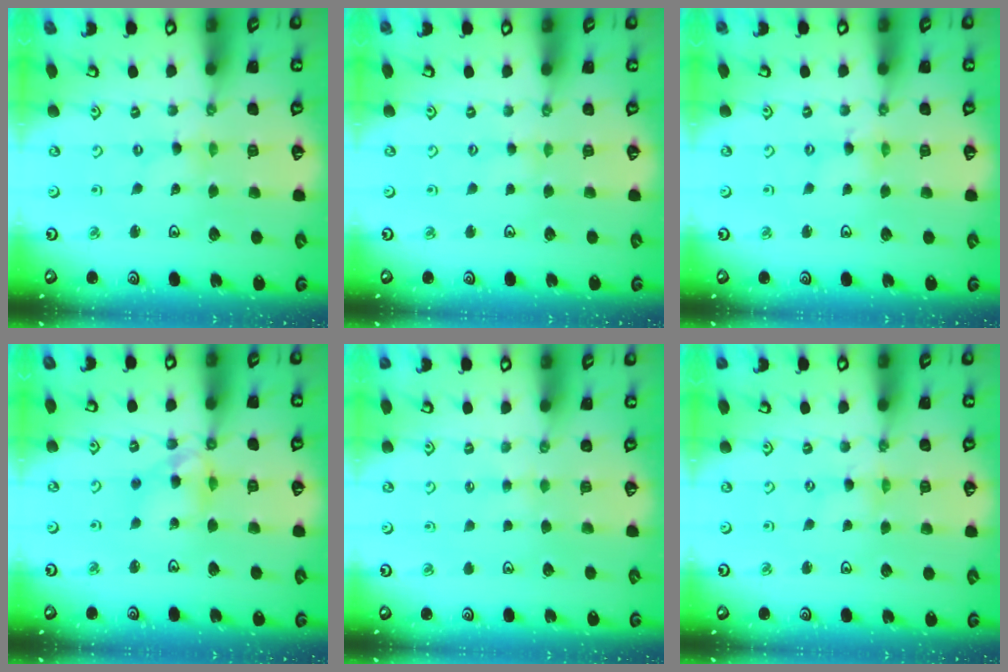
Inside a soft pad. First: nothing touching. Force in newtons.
{"total": 1.5, "press": 1.5, "slide": 0.3}
{"total": 1.6, "press": 1.6, "slide": 0.3}
{"total": 11.6, "press": 11.4, "slide": 1.9}
{"total": 1.5, "press": 1.5, "slide": 0.4}
{"total": 0.0}